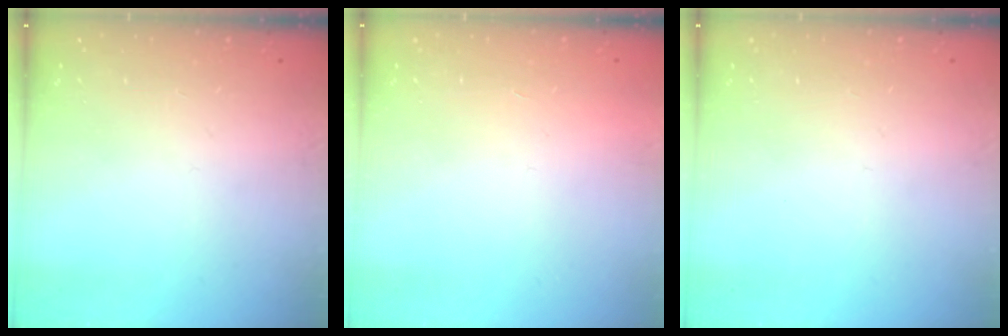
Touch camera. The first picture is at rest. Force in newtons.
{"total": 1.7, "press": 1.7, "slide": 0.1}
{"total": 0.0}